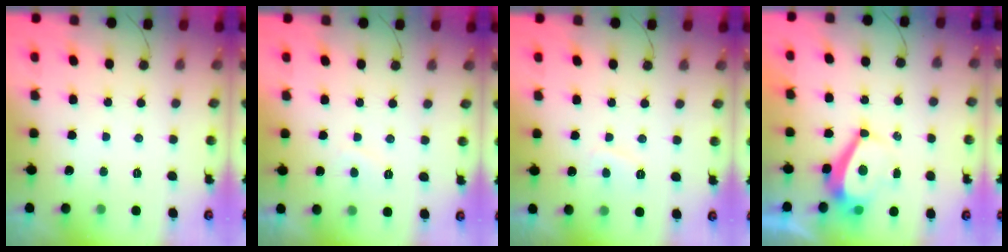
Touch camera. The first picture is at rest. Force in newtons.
{"total": 0.8, "press": 0.5, "slide": 0.6}
{"total": 2.1, "press": 2.0, "slide": 0.7}
{"total": 5.6, "press": 5.6, "slide": 0.6}